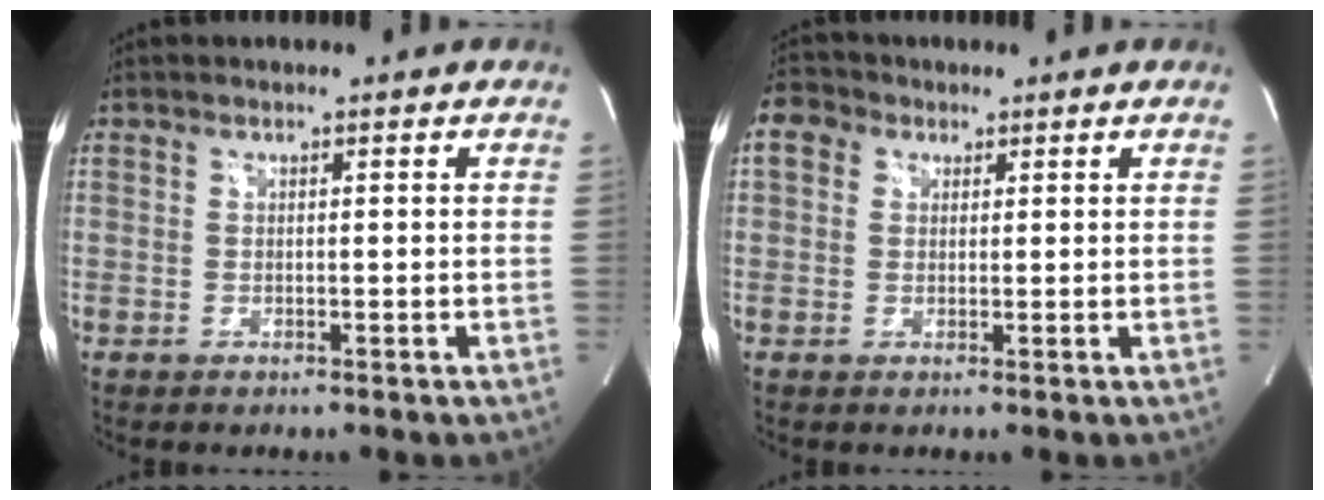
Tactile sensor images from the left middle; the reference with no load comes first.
{"total": 4.2, "force": [1.5, 3.6, 1.6], "torque": [-0.036, 0.025, 0.026]}